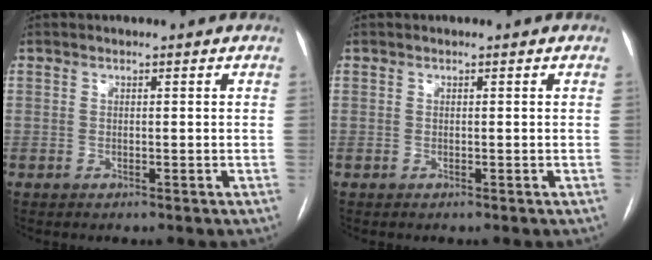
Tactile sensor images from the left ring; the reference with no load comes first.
{"total": 0.0}